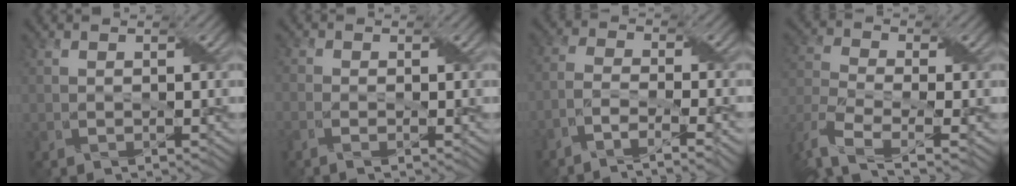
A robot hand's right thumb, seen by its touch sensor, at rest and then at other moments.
{"total": 1.7, "force": [-1.0, 0.5, 1.3], "torque": [-0.022, 0.002, -0.027]}
{"total": 6.1, "force": [-4.4, 1.3, 4.1], "torque": [-0.074, 0.000, -0.085]}
{"total": 7.4, "force": [-4.7, 3.3, 4.7], "torque": [-0.119, -0.023, -0.087]}